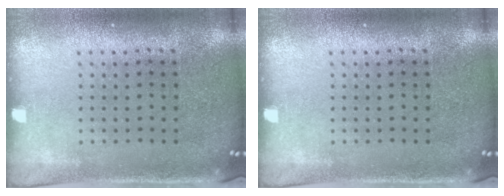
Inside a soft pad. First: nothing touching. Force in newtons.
{"total": 0.0}